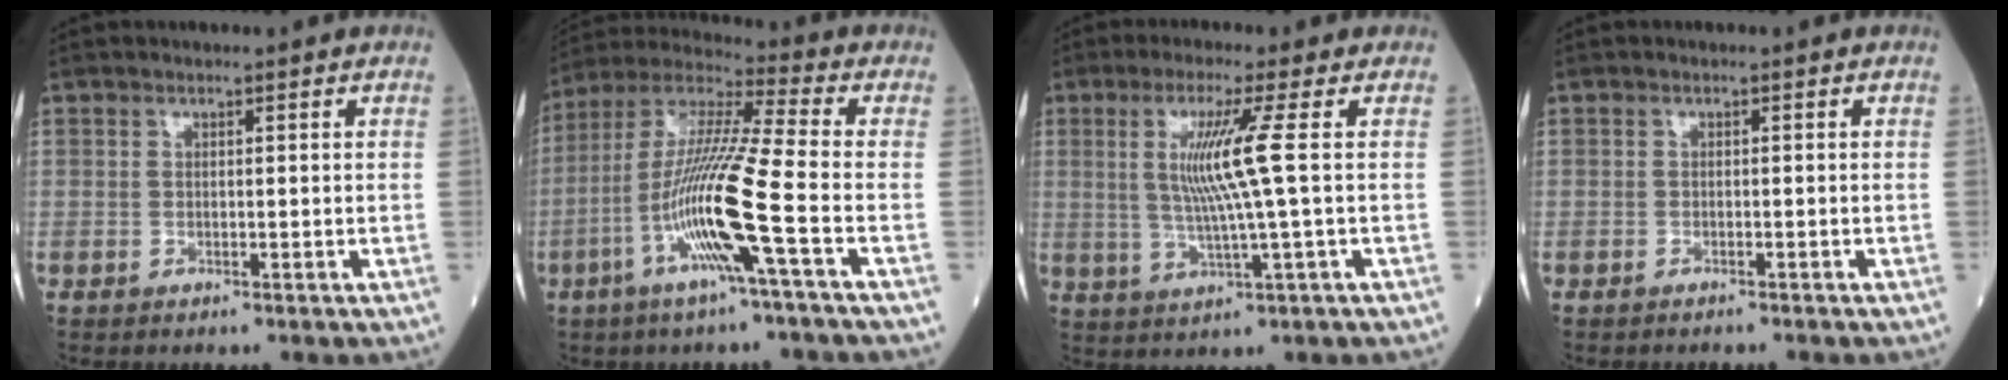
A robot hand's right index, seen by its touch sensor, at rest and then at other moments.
{"total": 14.6, "force": [-4.8, -1.0, 13.7], "torque": [-0.280, -0.004, -0.098]}
{"total": 7.7, "force": [1.2, -1.6, 7.4], "torque": [-0.150, -0.005, 0.032]}
{"total": 1.3, "force": [-1.3, 0.1, 0.2], "torque": [-0.007, -0.001, -0.016]}